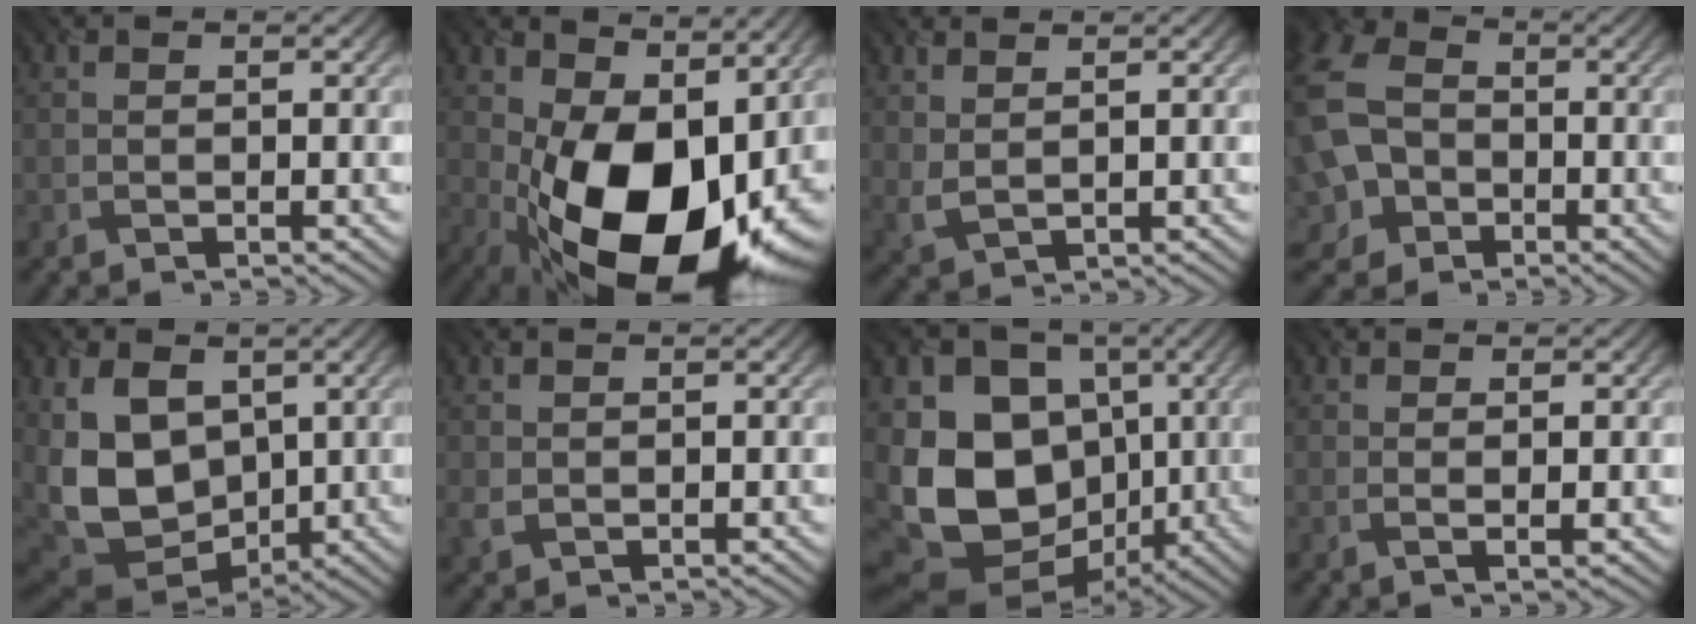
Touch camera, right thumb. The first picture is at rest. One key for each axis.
{"total": 18.5, "fx": -0.1, "fy": 11.5, "fz": 14.4, "tx": -0.247, "ty": -0.040, "tz": 0.014}
{"total": 2.5, "fx": 1.6, "fy": 1.1, "fz": 1.5, "tx": -0.045, "ty": -0.001, "tz": 0.038}
{"total": 13.4, "fx": -2.6, "fy": 10.7, "fz": 7.7, "tx": -0.220, "ty": -0.031, "tz": -0.055}
{"total": 13.0, "fx": 1.1, "fy": 9.3, "fz": 9.0, "tx": -0.228, "ty": -0.024, "tz": 0.023}
{"total": 1.7, "fx": 0.0, "fy": 1.5, "fz": 0.8, "tx": -0.023, "ty": -0.006, "tz": 0.002}
{"total": 14.6, "fx": -1.3, "fy": 11.5, "fz": 8.9, "tx": -0.193, "ty": -0.019, "tz": -0.025}
{"total": 1.4, "fx": 0.3, "fy": 0.2, "fz": 1.4, "tx": -0.028, "ty": 0.002, "tz": 0.003}